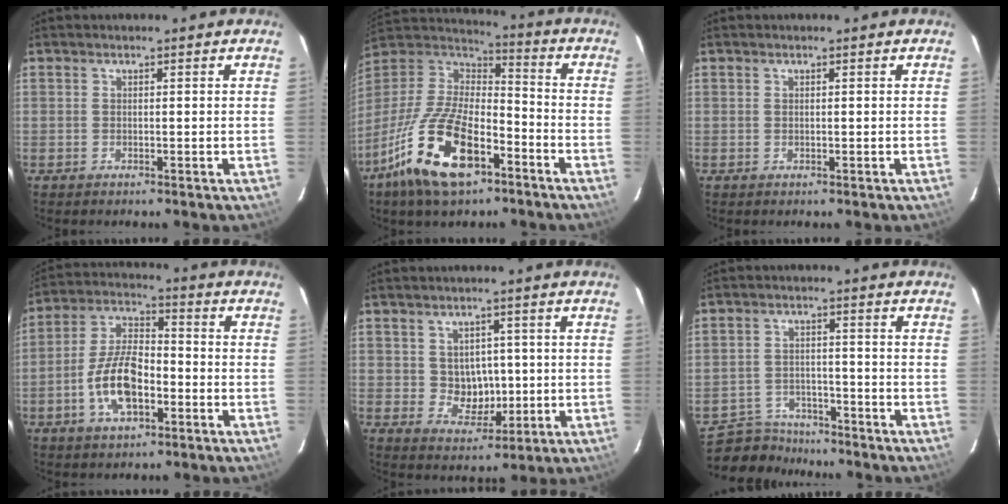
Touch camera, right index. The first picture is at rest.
{"total": 20.8, "force": [-11.3, 9.4, 14.7], "torque": [-0.305, -0.025, -0.206]}
{"total": 0.0}
{"total": 11.5, "force": [-4.2, 5.4, 9.3], "torque": [-0.193, 0.011, -0.074]}
{"total": 6.0, "force": [0.2, 5.4, 2.6], "torque": [-0.044, 0.004, 0.016]}
{"total": 7.7, "force": [-6.9, 3.4, 0.3], "torque": [-0.029, 0.015, -0.111]}